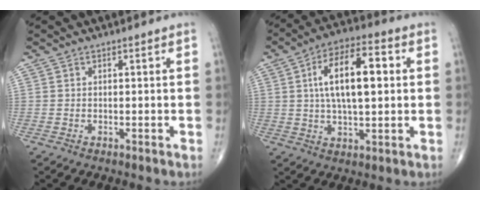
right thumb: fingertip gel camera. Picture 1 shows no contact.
{"total": 14.7, "force": [2.4, 6.3, 13.0], "torque": [-0.213, 0.016, 0.037]}